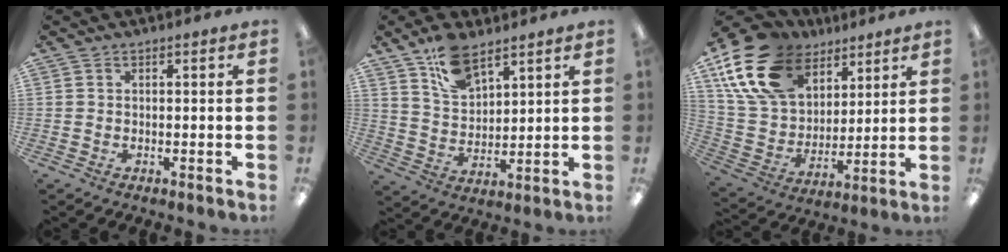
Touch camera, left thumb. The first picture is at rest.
{"total": 10.2, "force": [7.7, 4.7, 4.9], "torque": [-0.095, -0.036, 0.142]}
{"total": 20.2, "force": [11.5, 13.0, 10.4], "torque": [-0.229, -0.039, 0.218]}